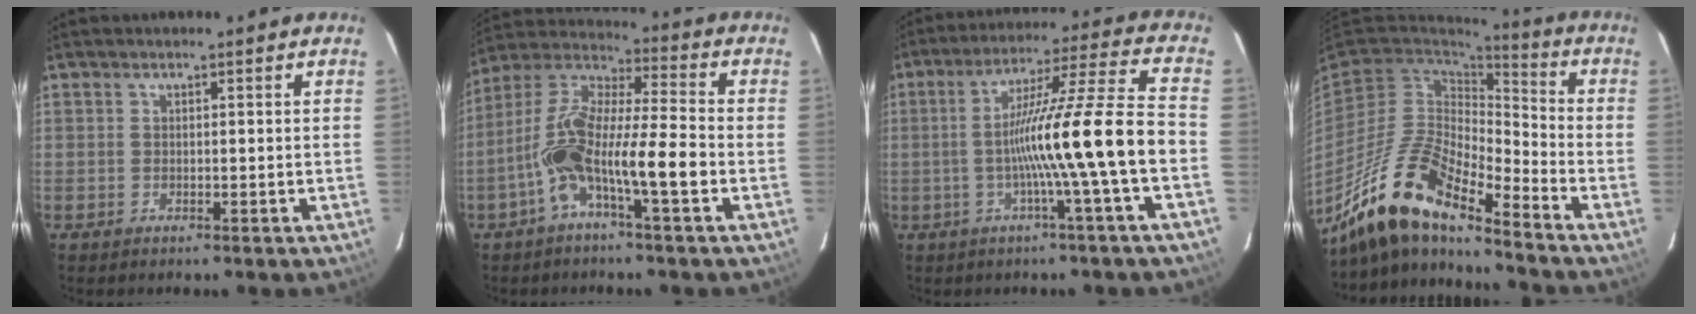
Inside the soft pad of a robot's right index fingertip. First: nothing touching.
{"total": 13.6, "force": [-4.6, 2.0, 12.7], "torque": [-0.250, 0.020, -0.089]}
{"total": 14.5, "force": [-3.3, -2.3, 14.0], "torque": [-0.229, 0.013, -0.059]}
{"total": 15.3, "force": [-12.3, 3.3, 8.4], "torque": [-0.161, 0.011, -0.230]}